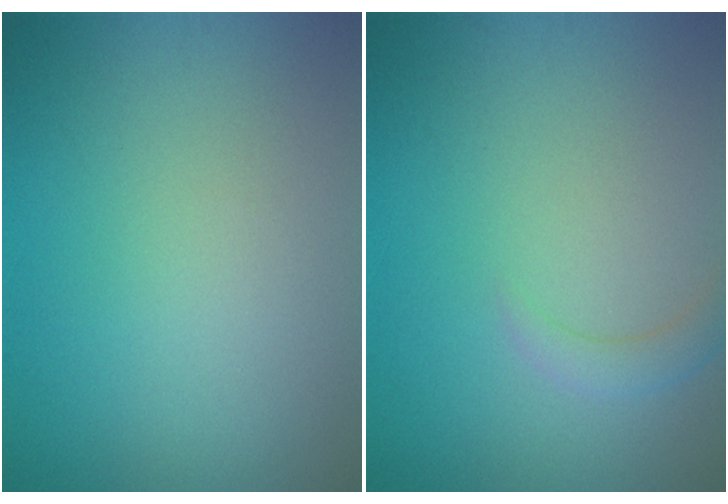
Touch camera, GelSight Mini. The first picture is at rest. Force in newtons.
{"total": 1.5, "press": 1.5, "slide": 0.2}